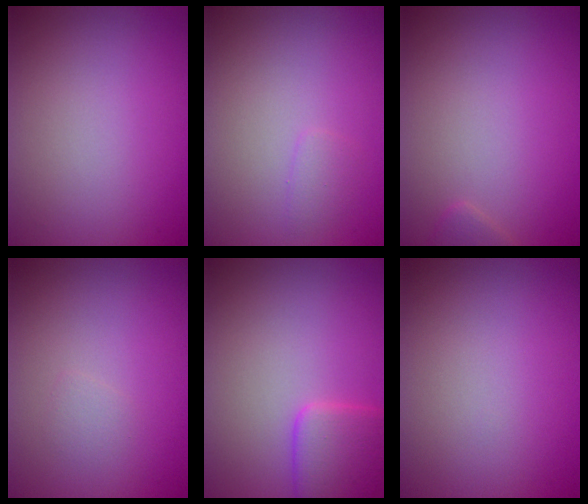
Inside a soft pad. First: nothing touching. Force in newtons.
{"total": 0.8, "press": 0.8, "slide": 0.0}
{"total": 0.6, "press": 0.6, "slide": 0.1}
{"total": 0.7, "press": 0.7, "slide": 0.0}
{"total": 3.6, "press": 3.6, "slide": 0.3}
{"total": 0.0}